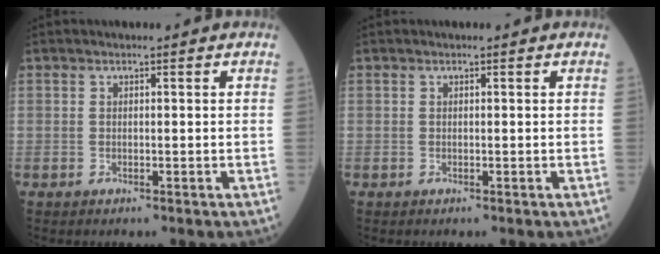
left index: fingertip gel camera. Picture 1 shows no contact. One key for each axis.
{"total": 0.0}